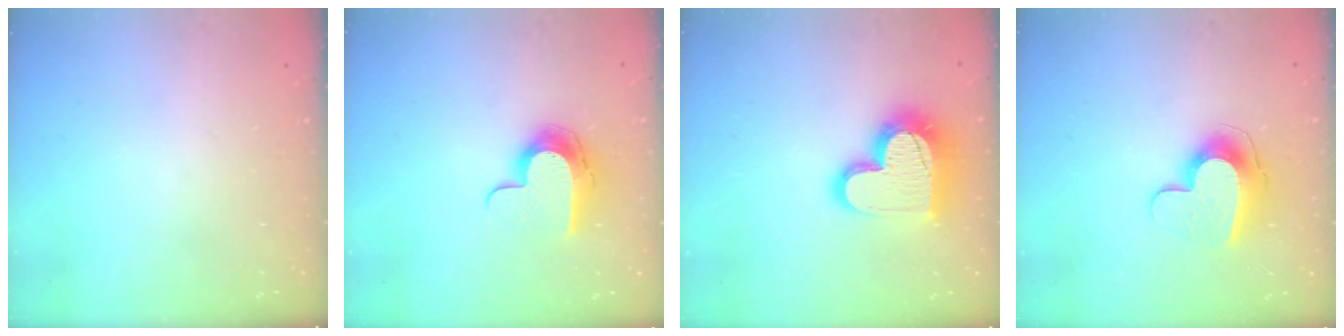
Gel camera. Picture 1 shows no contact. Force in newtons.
{"total": 12.3, "press": 12.3, "slide": 0.9}
{"total": 18.6, "press": 18.6, "slide": 1.3}
{"total": 11.4, "press": 11.3, "slide": 1.0}